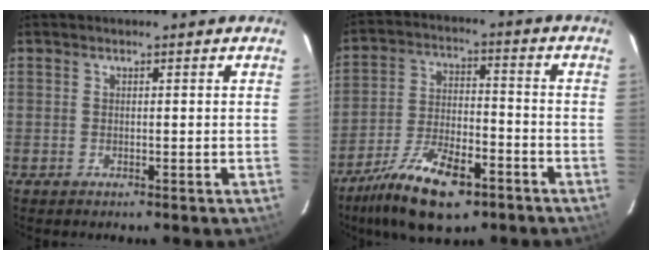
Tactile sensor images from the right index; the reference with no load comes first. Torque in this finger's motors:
{"motor_torque": [1.30, -0.84, 0.49, 0.10]}